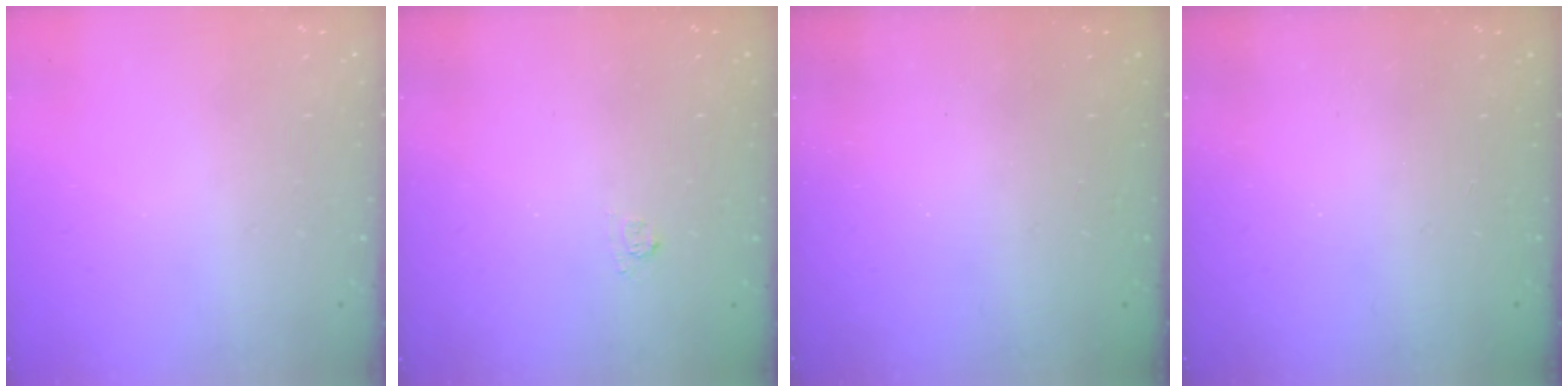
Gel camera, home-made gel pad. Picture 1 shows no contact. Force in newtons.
{"total": 2.2, "press": 2.1, "slide": 0.9}
{"total": 2.3, "press": 2.2, "slide": 0.7}
{"total": 2.3, "press": 2.2, "slide": 0.8}